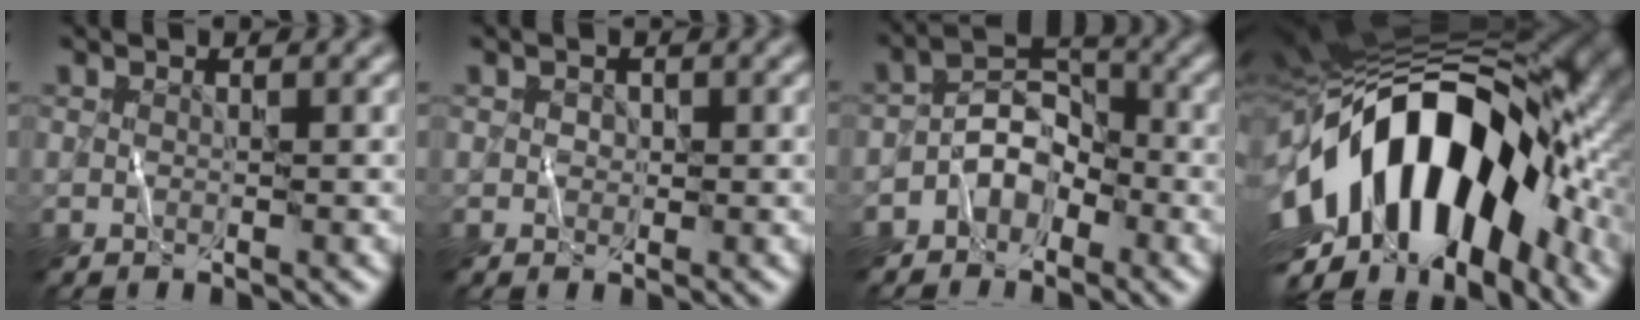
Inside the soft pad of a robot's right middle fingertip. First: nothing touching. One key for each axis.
{"total": 0.6, "fx": 0.2, "fy": 0.6, "fz": 0.0, "tx": 0.009, "ty": -0.002, "tz": 0.004}
{"total": 3.6, "fx": -2.1, "fy": 2.5, "fz": 1.5, "tx": -0.015, "ty": 0.009, "tz": -0.048}
{"total": 19.8, "fx": -3.1, "fy": 10.6, "fz": 16.4, "tx": -0.275, "ty": 0.005, "tz": -0.054}